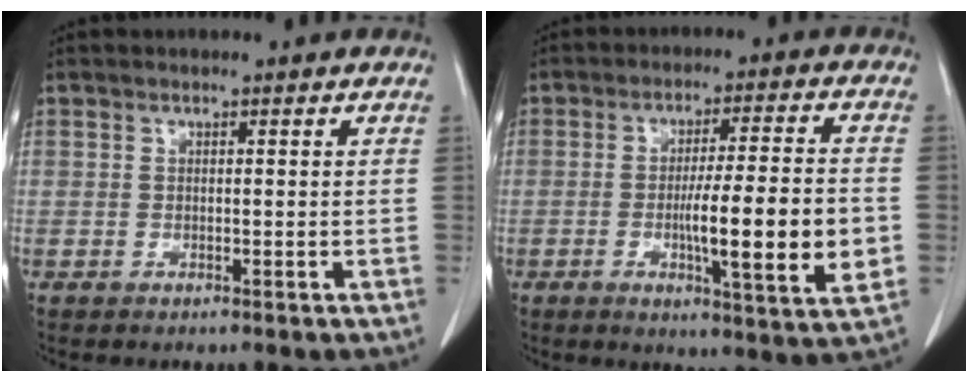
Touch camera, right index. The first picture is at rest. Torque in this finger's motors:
{"motor_torque": [1.71, -0.43, 0.83, 0.12]}